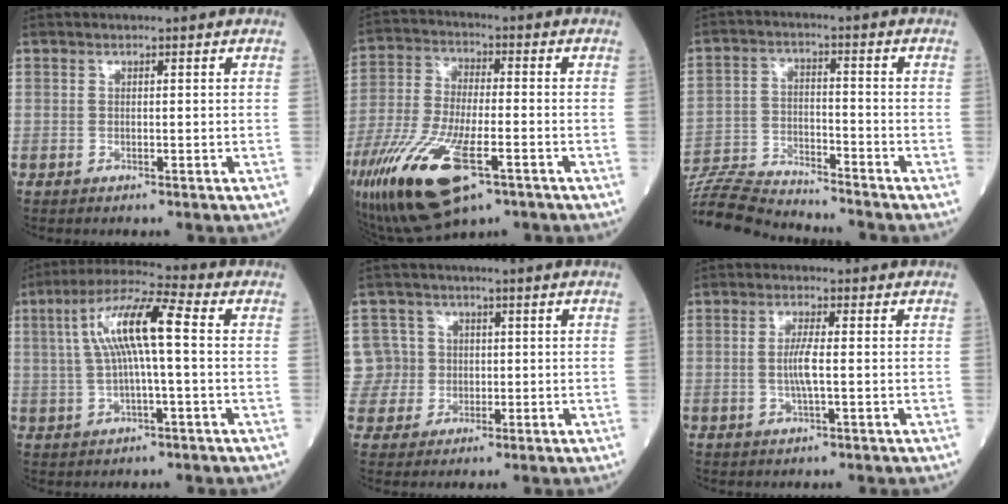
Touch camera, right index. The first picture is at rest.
{"total": 18.3, "force": [-9.2, 5.8, 14.8], "torque": [-0.325, -0.037, -0.162]}
{"total": 12.2, "force": [-12.0, 0.0, 2.2], "torque": [-0.040, 0.000, -0.217]}
{"total": 10.9, "force": [1.3, 1.2, 10.7], "torque": [-0.207, 0.028, 0.022]}
{"total": 7.7, "force": [0.9, 7.6, 0.4], "torque": [-0.016, 0.033, 0.027]}
{"total": 3.5, "force": [-0.3, 0.2, 3.4], "torque": [-0.072, -0.004, -0.006]}